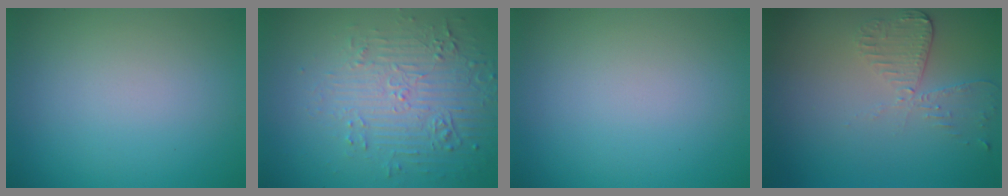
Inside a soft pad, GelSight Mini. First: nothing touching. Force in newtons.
{"total": 5.3, "press": 3.6, "slide": 3.9}
{"total": 0.0}
{"total": 2.6, "press": 2.3, "slide": 1.2}